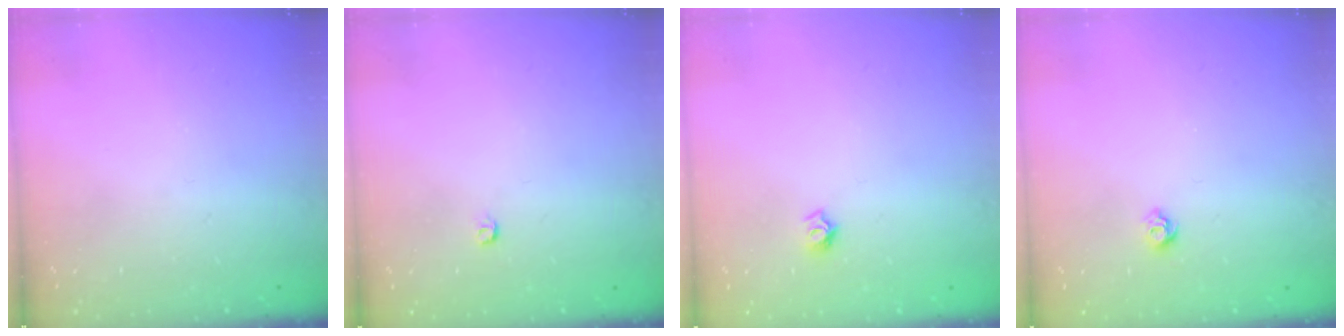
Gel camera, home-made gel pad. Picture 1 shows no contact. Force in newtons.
{"total": 3.1, "press": 3.1, "slide": 0.5}
{"total": 5.5, "press": 5.5, "slide": 0.5}
{"total": 5.3, "press": 5.3, "slide": 0.8}